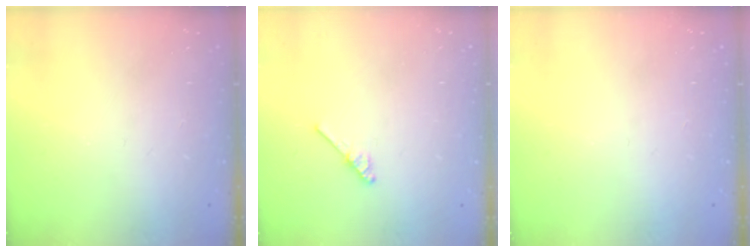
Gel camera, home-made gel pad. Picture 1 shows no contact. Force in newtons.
{"total": 3.7, "press": 3.7, "slide": 0.4}
{"total": 0.0}